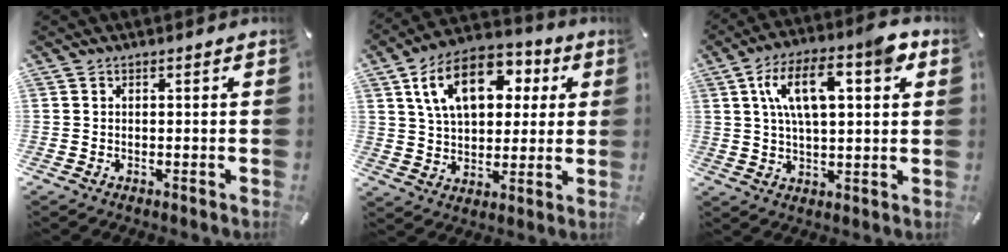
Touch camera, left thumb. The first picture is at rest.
{"total": 16.8, "force": [6.3, 10.9, 11.1], "torque": [-0.206, 0.000, 0.109]}
{"total": 14.3, "force": [5.4, 6.6, 11.5], "torque": [-0.194, 0.008, 0.092]}